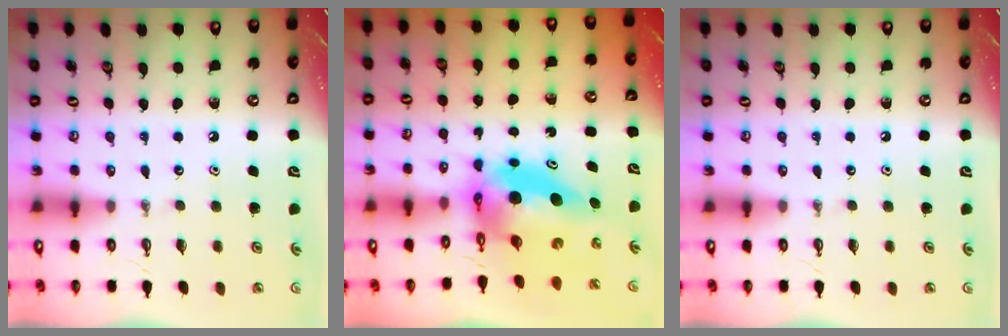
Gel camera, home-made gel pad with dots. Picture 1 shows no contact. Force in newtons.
{"total": 8.5, "press": 8.5, "slide": 0.9}
{"total": 0.0}